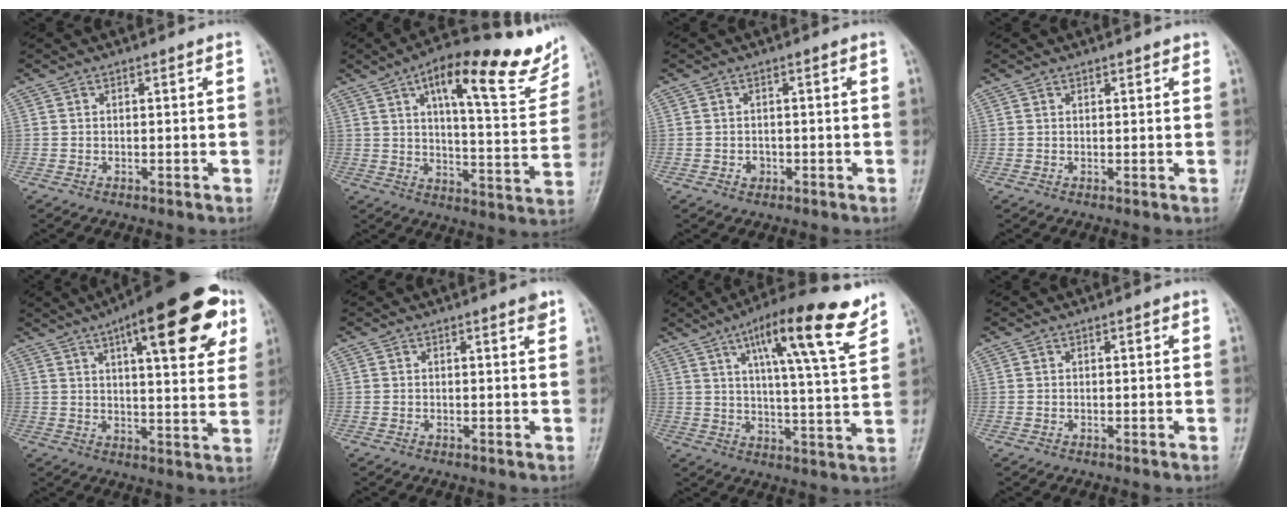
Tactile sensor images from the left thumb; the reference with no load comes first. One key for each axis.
{"total": 22.9, "fx": 12.6, "fy": 6.9, "fz": 17.8, "tx": -0.212, "ty": -0.027, "tz": 0.179}
{"total": 1.4, "fx": -0.5, "fy": 1.2, "fz": 0.6, "tx": -0.002, "ty": 0.004, "tz": -0.008}
{"total": 1.2, "fx": 1.0, "fy": 0.5, "fz": 0.5, "tx": -0.001, "ty": -0.003, "tz": 0.011}
{"total": 21.6, "fx": 10.3, "fy": 6.7, "fz": 17.8, "tx": -0.221, "ty": -0.011, "tz": 0.139}
{"total": 1.6, "fx": 1.1, "fy": 0.2, "fz": 1.2, "tx": -0.015, "ty": -0.005, "tz": 0.012}
{"total": 17.5, "fx": 10.2, "fy": 3.2, "fz": 13.8, "tx": -0.195, "ty": -0.039, "tz": 0.156}
{"total": 0.7, "fx": 0.4, "fy": 0.3, "fz": 0.5, "tx": -0.006, "ty": 0.000, "tz": 0.004}